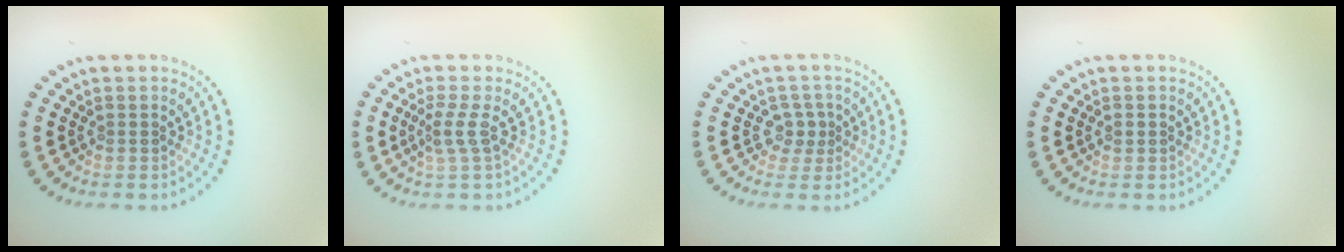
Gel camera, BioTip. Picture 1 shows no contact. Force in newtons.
{"total": 2.0, "press": 1.3, "slide": 1.5}
{"total": 1.8, "press": 1.3, "slide": 1.1}
{"total": 0.7, "press": 0.7, "slide": 0.1}